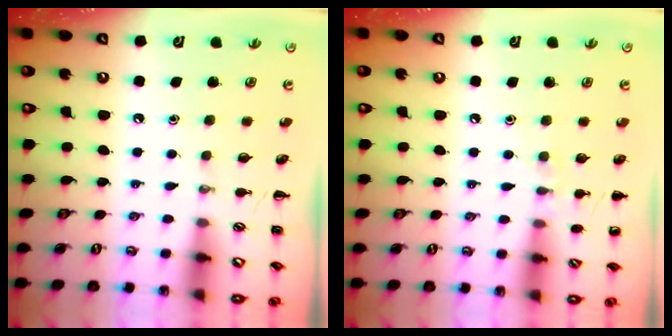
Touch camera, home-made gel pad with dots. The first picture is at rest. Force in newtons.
{"total": 5.9, "press": 5.6, "slide": 1.8}